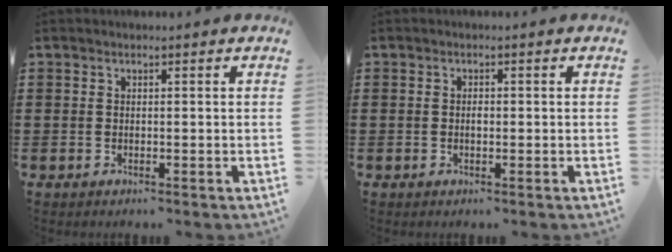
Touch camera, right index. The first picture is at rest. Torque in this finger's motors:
{"motor_torque": [0.13, 0.04, 0.00, 0.00]}